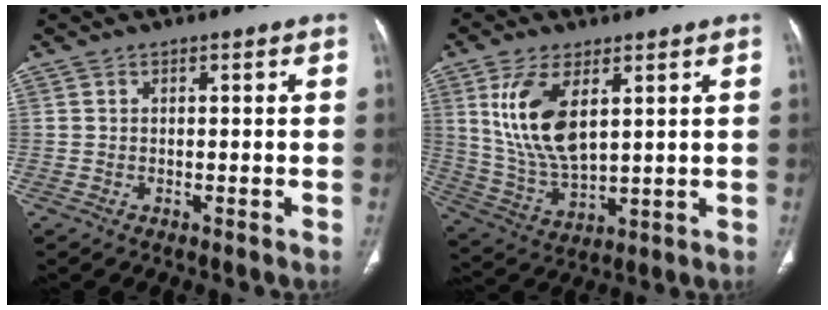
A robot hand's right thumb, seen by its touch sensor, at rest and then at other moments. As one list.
[{"total": 13.4, "force": [4.5, 6.5, 10.7], "torque": [-0.212, -0.022, 0.101]}]